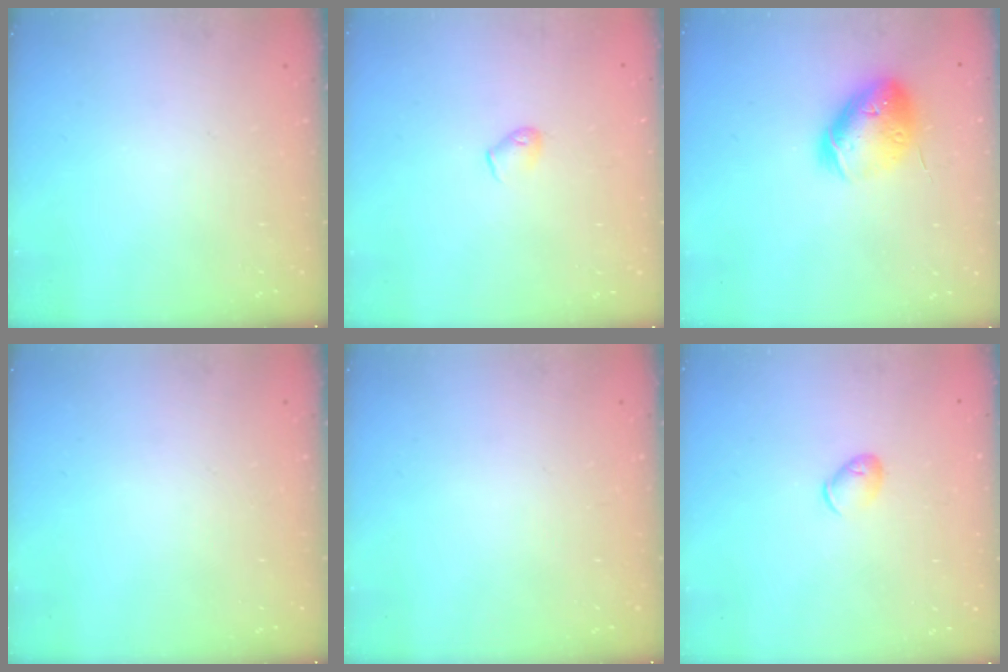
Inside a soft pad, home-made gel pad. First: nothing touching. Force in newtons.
{"total": 4.6, "press": 4.5, "slide": 1.0}
{"total": 15.9, "press": 15.7, "slide": 2.4}
{"total": 0.0}
{"total": 0.0}
{"total": 5.7, "press": 5.5, "slide": 1.2}